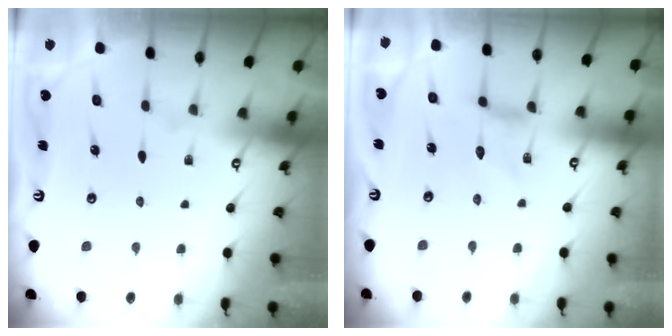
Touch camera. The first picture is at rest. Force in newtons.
{"total": 0.0}